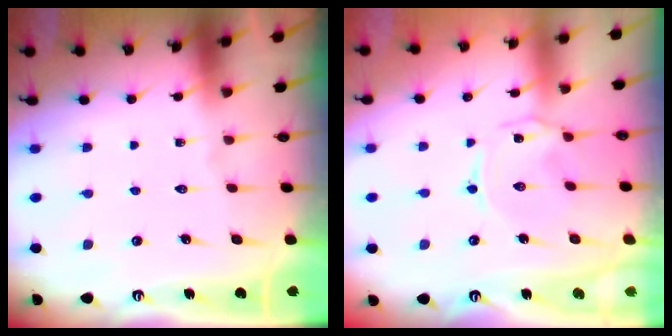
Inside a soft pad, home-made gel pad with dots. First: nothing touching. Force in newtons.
{"total": 1.2, "press": 1.1, "slide": 0.4}